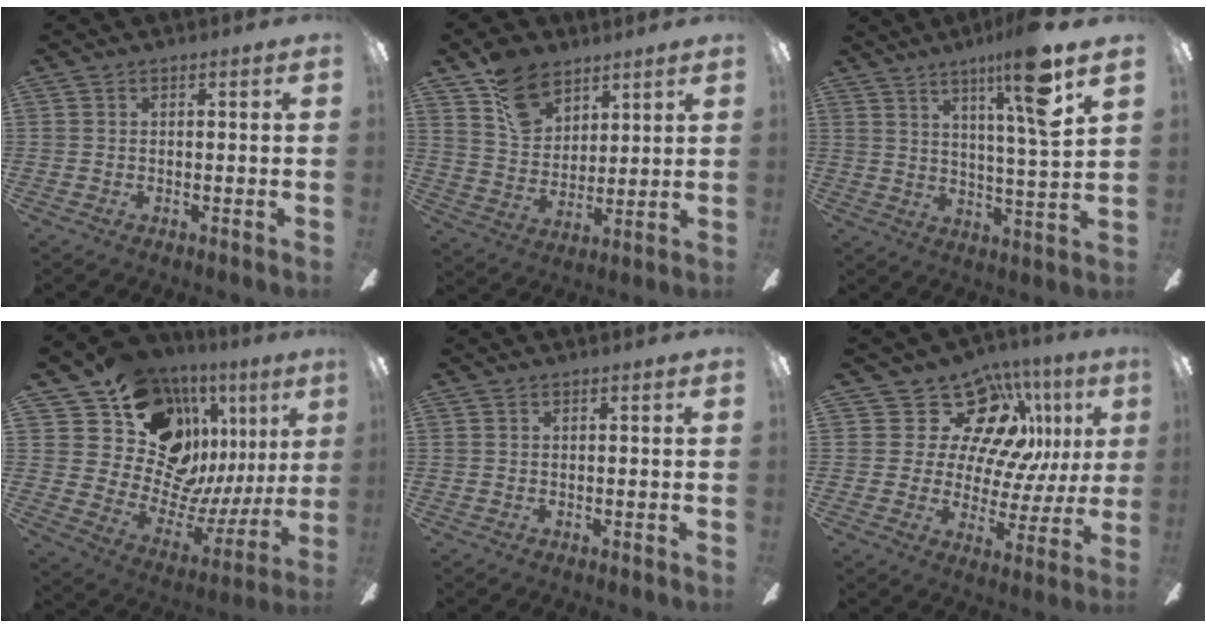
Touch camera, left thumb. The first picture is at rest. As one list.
[{"total": 12.8, "force": [8.4, 8.1, 5.1], "torque": [-0.092, -0.036, 0.163]}, {"total": 14.6, "force": [8.5, 1.2, 11.8], "torque": [-0.194, -0.037, 0.123]}, {"total": 16.9, "force": [10.7, 11.6, 6.1], "torque": [-0.104, -0.102, 0.222]}, {"total": 0.0}, {"total": 18.0, "force": [9.5, 11.6, 10.0], "torque": [-0.178, -0.053, 0.182]}]